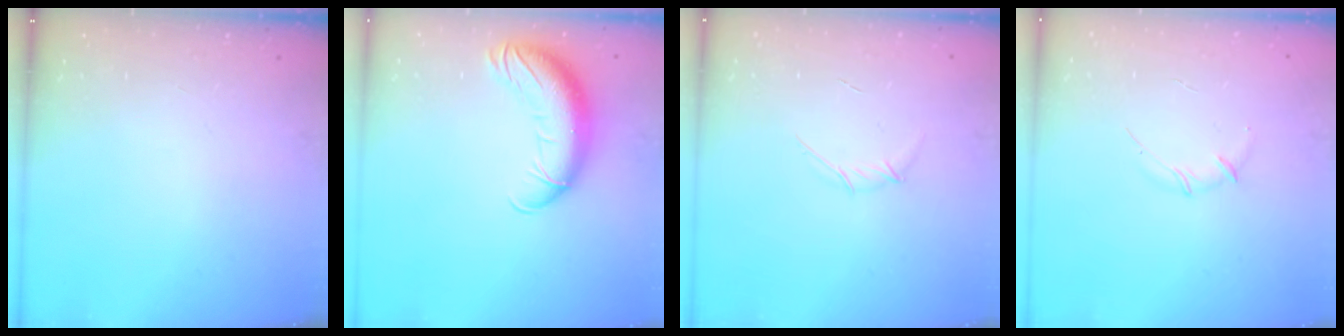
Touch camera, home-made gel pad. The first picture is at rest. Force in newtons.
{"total": 14.8, "press": 14.3, "slide": 3.6}
{"total": 4.2, "press": 4.2, "slide": 0.8}
{"total": 3.0, "press": 2.9, "slide": 0.8}